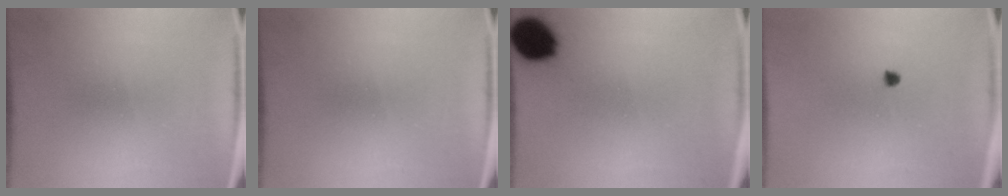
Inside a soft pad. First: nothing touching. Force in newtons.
{"total": 0.0}
{"total": 12.8}
{"total": 1.0}